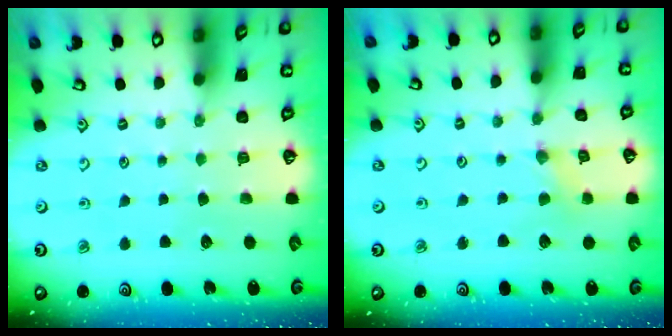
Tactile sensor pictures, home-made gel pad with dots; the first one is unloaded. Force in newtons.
{"total": 2.3, "press": 2.3, "slide": 0.4}